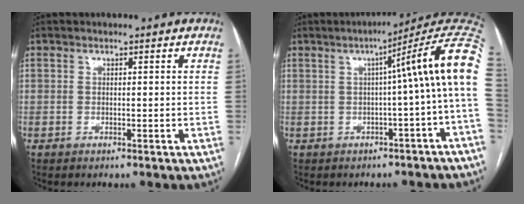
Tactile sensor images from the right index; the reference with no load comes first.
{"total": 11.6, "force": [0.6, -1.0, 11.6], "torque": [-0.136, 0.036, -0.001]}